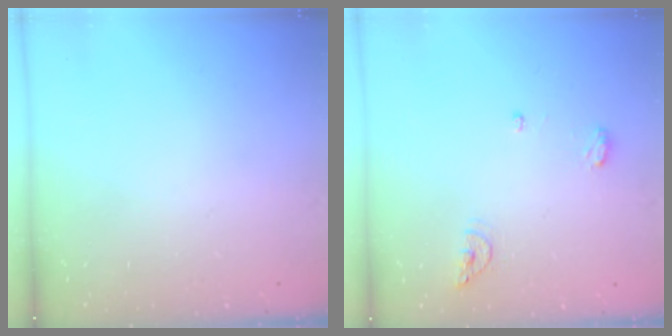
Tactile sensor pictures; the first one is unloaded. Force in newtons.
{"total": 10.0, "press": 7.3, "slide": 6.9}